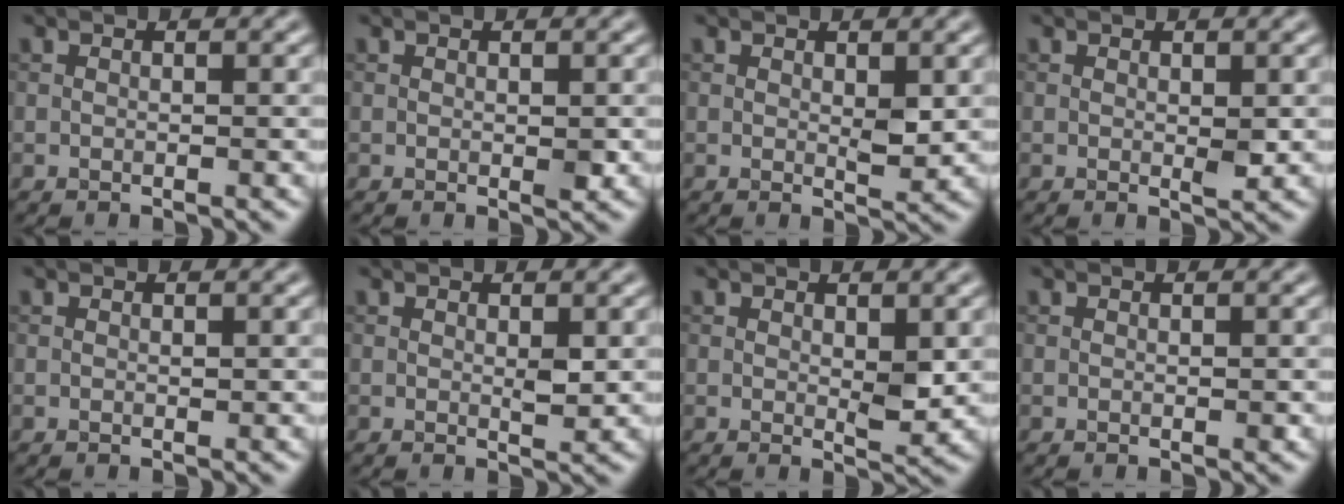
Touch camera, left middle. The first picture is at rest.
{"total": 0.8, "force": [-0.1, 0.4, 0.7], "torque": [-0.008, -0.003, -0.001]}
{"total": 1.6, "force": [0.3, 0.7, 1.4], "torque": [-0.022, -0.008, 0.008]}
{"total": 1.0, "force": [0.0, 0.4, 1.0], "torque": [-0.014, -0.004, 0.000]}
{"total": 0.0}
{"total": 1.2, "force": [0.1, 0.4, 1.1], "torque": [-0.019, -0.006, 0.003]}
{"total": 1.9, "force": [0.3, 0.8, 1.7], "torque": [-0.026, -0.009, 0.009]}
{"total": 0.0}